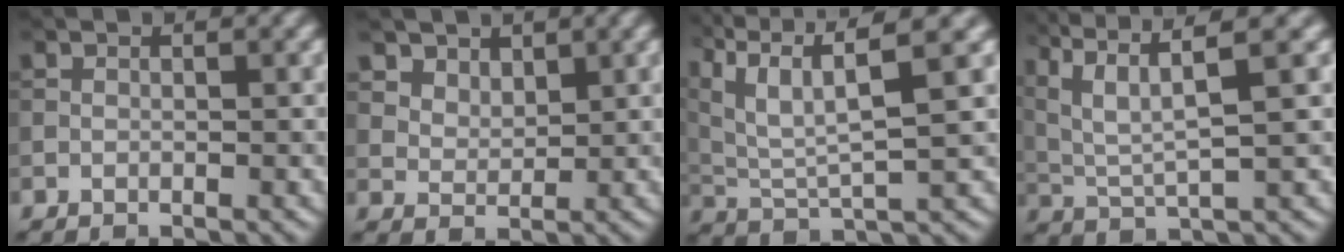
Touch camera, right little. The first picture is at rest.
{"total": 3.7, "force": [2.8, 2.2, 1.2], "torque": [-0.041, -0.019, 0.071]}
{"total": 9.8, "force": [5.2, 3.0, 7.8], "torque": [-0.172, 0.018, 0.091]}
{"total": 7.5, "force": [3.7, 1.8, 6.3], "torque": [-0.130, 0.014, 0.076]}